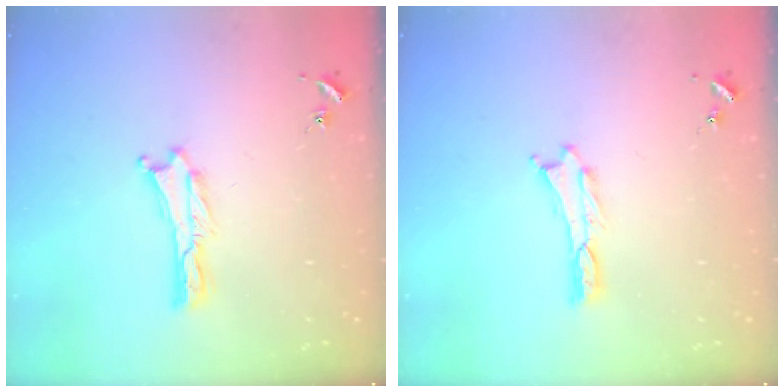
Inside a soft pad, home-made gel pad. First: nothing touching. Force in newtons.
{"total": 0.0}